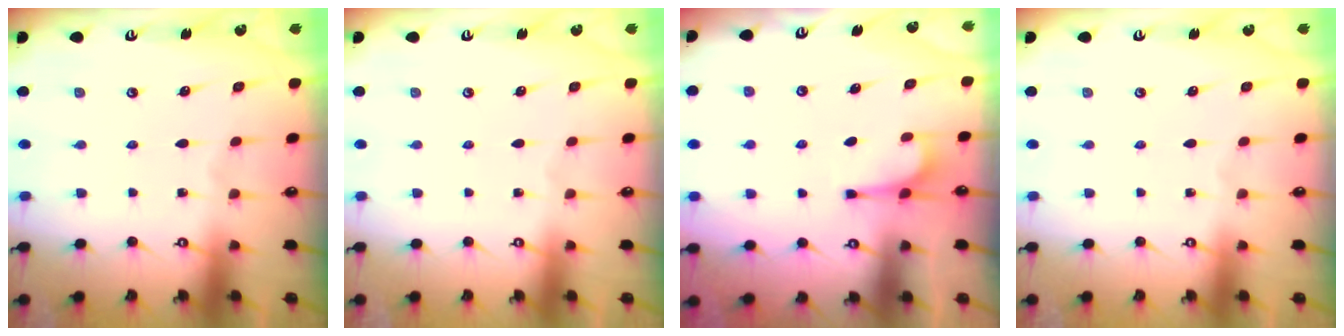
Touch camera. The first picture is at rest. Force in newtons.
{"total": 0.0}
{"total": 1.2, "press": 1.2, "slide": 0.5}
{"total": 0.0}